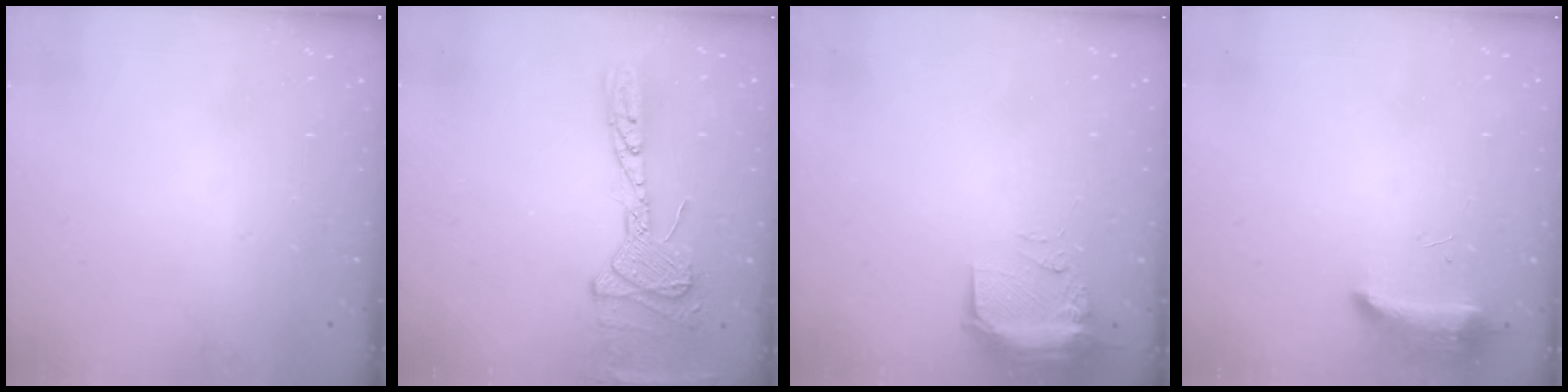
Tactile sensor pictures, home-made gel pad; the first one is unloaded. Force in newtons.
{"total": 16.8, "press": 16.1, "slide": 4.6}
{"total": 11.4, "press": 10.0, "slide": 5.4}
{"total": 8.5, "press": 8.4, "slide": 1.6}